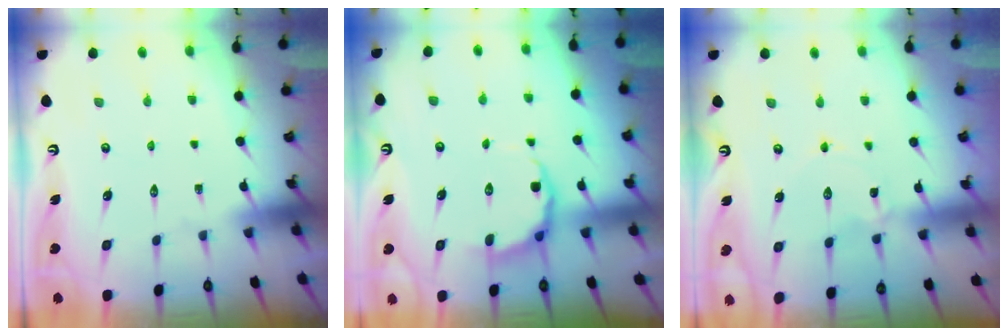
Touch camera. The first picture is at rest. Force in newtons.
{"total": 7.5, "press": 6.9, "slide": 2.9}
{"total": 1.0, "press": 1.0, "slide": 0.1}